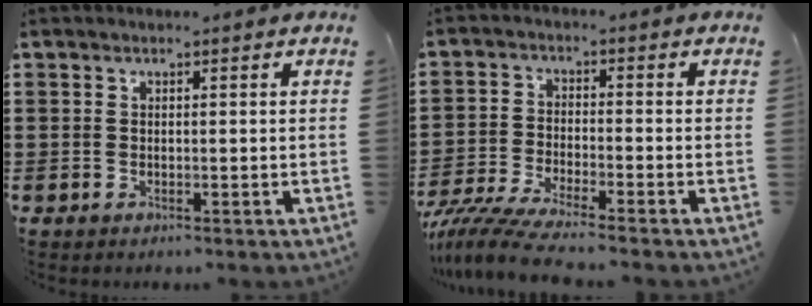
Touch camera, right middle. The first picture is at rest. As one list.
[{"total": 6.2, "force": [-5.7, -0.1, 2.4], "torque": [-0.064, -0.017, -0.113]}]